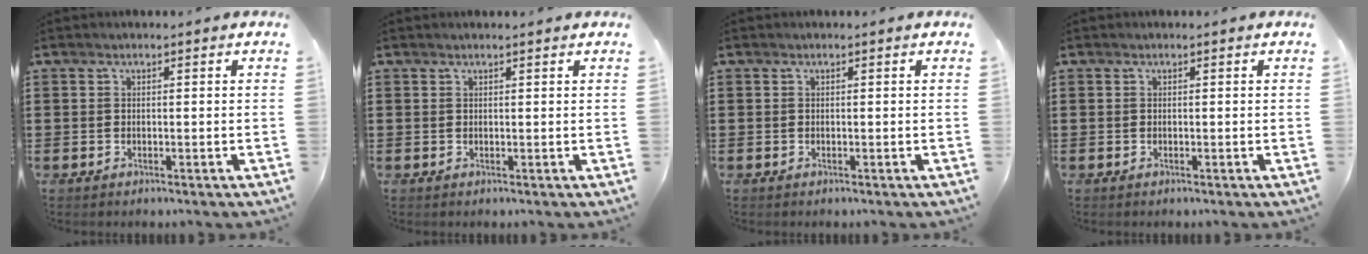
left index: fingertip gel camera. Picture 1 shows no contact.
{"total": 0.6, "force": [0.5, 0.0, 0.3], "torque": [-0.007, -0.001, 0.010]}
{"total": 0.0}
{"total": 0.0}